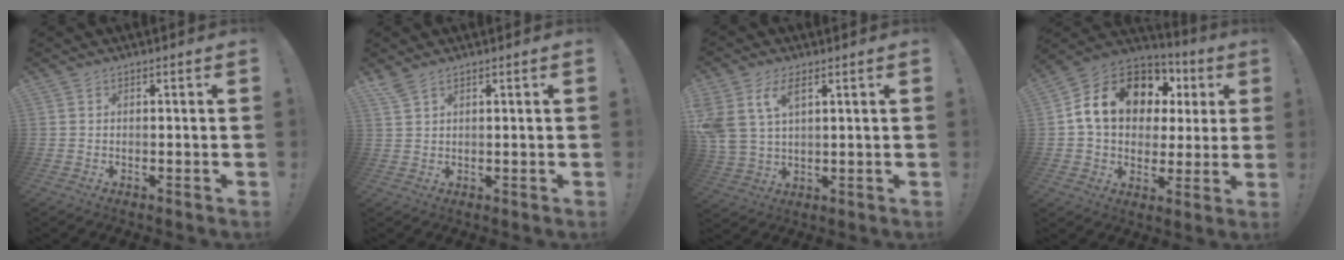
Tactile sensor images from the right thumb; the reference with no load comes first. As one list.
[{"total": 2.9, "force": [2.3, 0.8, 1.5], "torque": [-0.023, -0.012, 0.044]}, {"total": 8.6, "force": [4.2, 4.9, 5.7], "torque": [-0.129, -0.008, 0.080]}, {"total": 18.0, "force": [7.4, 12.4, 10.8], "torque": [-0.175, -0.027, 0.148]}]